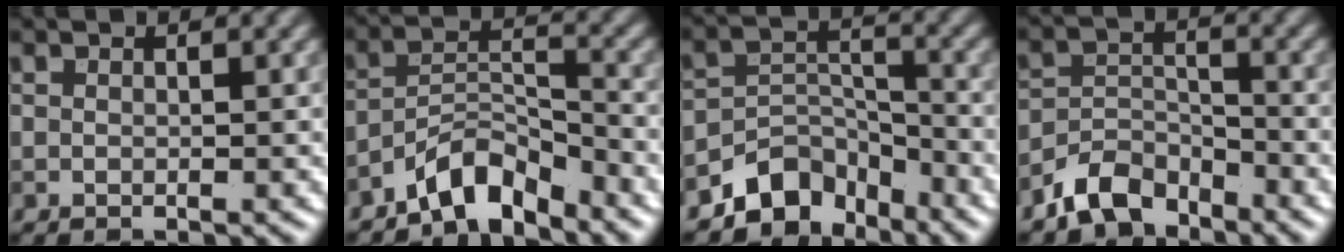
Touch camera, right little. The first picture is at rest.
{"total": 4.9, "force": [-4.0, 1.5, 2.3], "torque": [-0.033, 0.011, -0.081]}
{"total": 5.5, "force": [-4.4, 3.0, 1.6], "torque": [-0.013, -0.003, -0.082]}
{"total": 4.7, "force": [-3.8, 2.2, 1.5], "torque": [-0.019, 0.002, -0.078]}